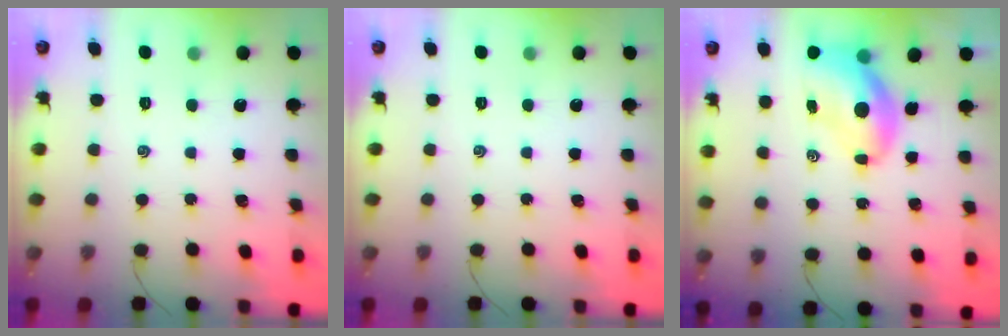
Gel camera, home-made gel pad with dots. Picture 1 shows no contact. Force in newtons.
{"total": 0.0}
{"total": 9.1, "press": 8.7, "slide": 2.5}